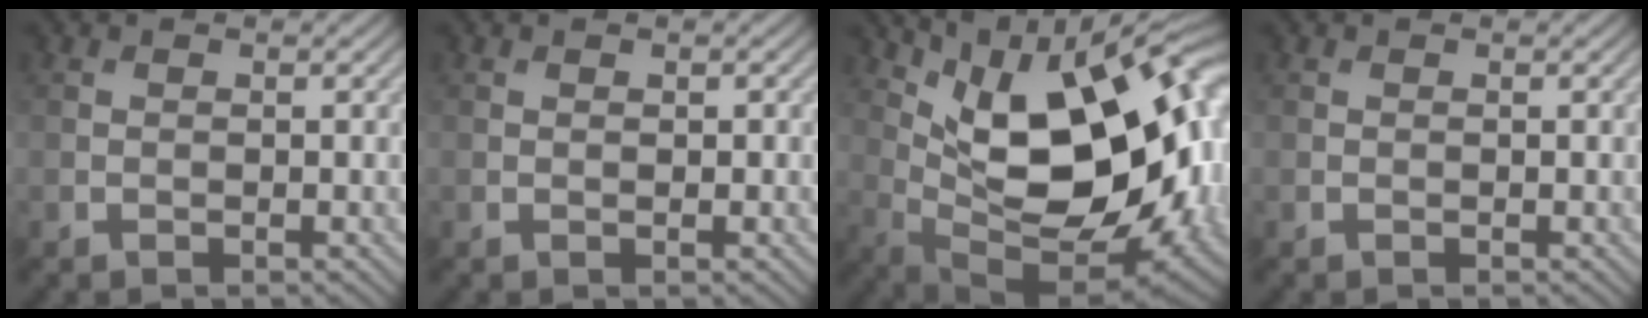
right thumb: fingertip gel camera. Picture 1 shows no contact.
{"total": 0.6, "force": [0.1, 0.2, 0.6], "torque": [-0.008, -0.001, 0.002]}
{"total": 20.7, "force": [5.4, 9.9, 17.4], "torque": [-0.267, 0.021, 0.095]}
{"total": 0.0}